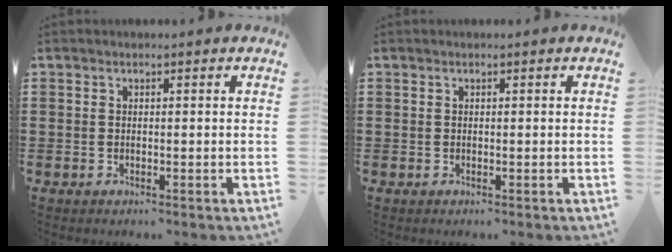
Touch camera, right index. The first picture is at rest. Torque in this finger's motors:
{"motor_torque": [0.16, 0.20, 0.00, 0.00]}